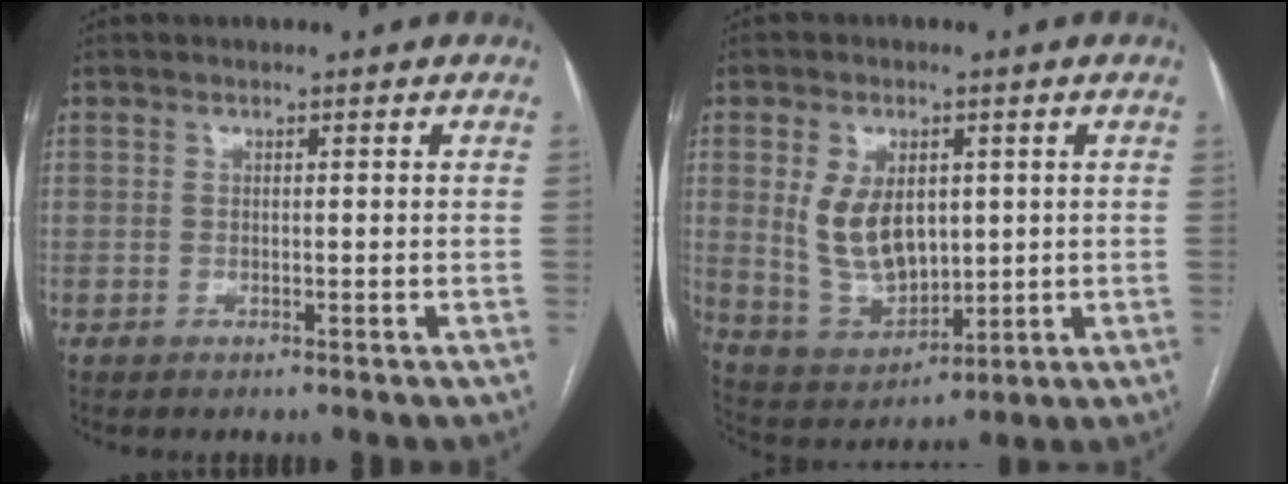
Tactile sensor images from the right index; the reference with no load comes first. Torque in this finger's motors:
{"motor_torque": [0.39, -0.02, 0.31, 0.08]}